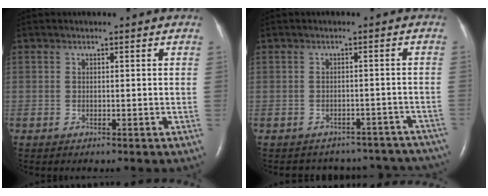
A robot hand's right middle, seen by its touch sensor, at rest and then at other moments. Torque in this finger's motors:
{"motor_torque": [0.70, -0.80, 0.04, 0.00]}